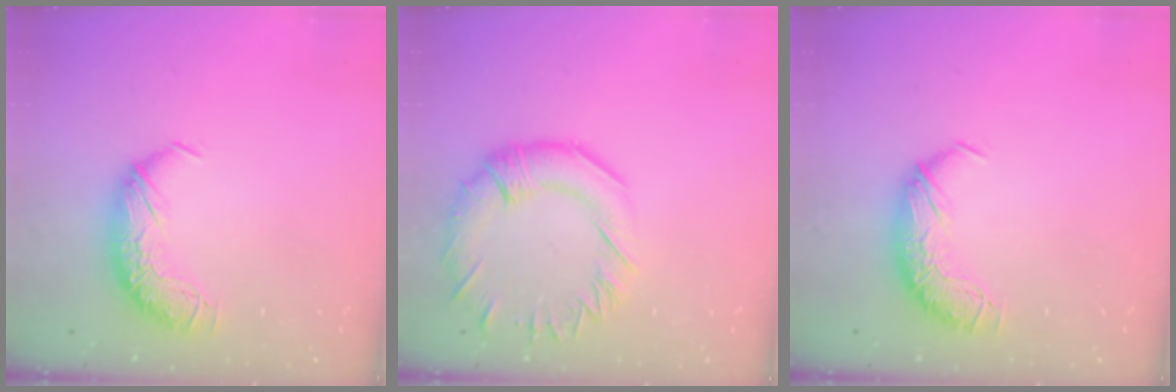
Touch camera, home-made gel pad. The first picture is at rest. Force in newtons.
{"total": 4.6, "press": 4.4, "slide": 1.4}
{"total": 0.0}